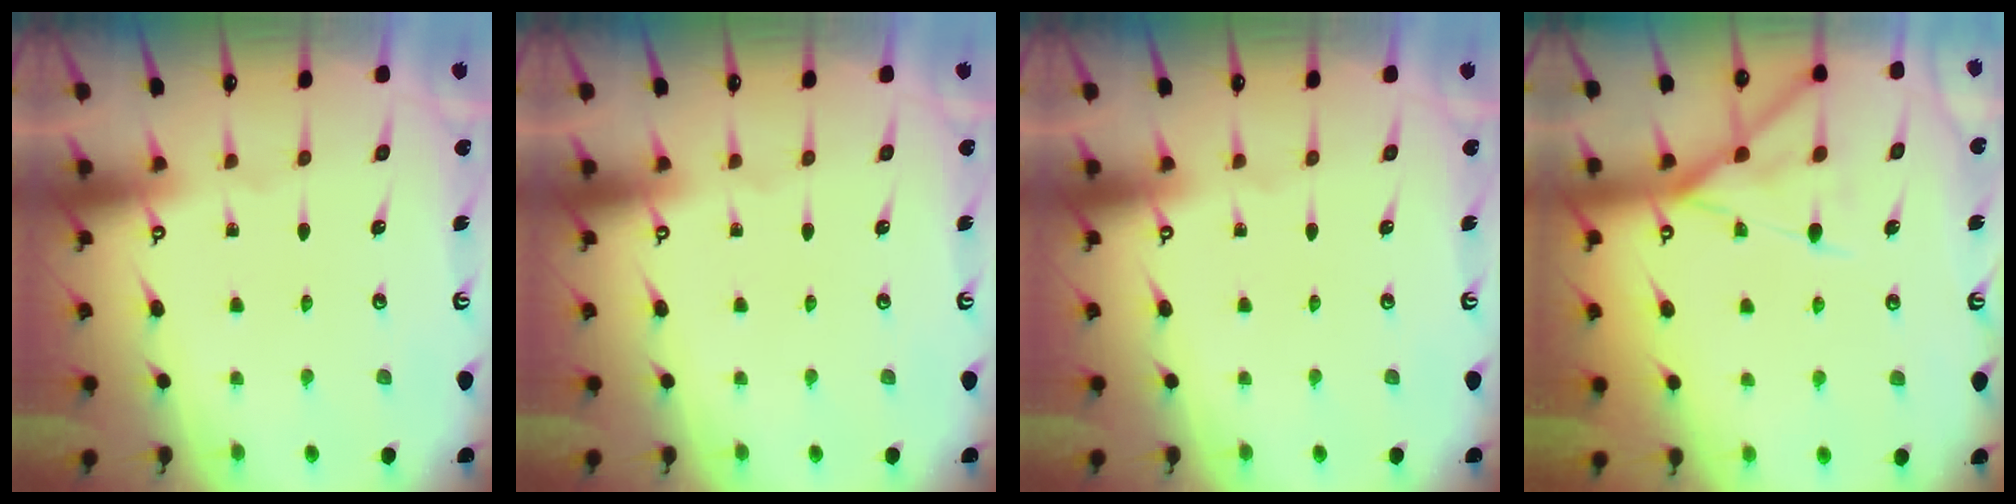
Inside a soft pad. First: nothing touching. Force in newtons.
{"total": 0.0}
{"total": 0.0}
{"total": 14.4, "press": 14.4, "slide": 1.2}